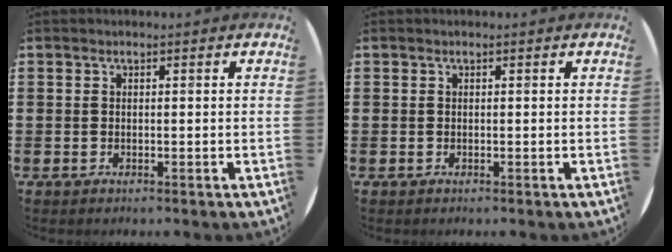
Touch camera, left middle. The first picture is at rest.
{"total": 0.0}